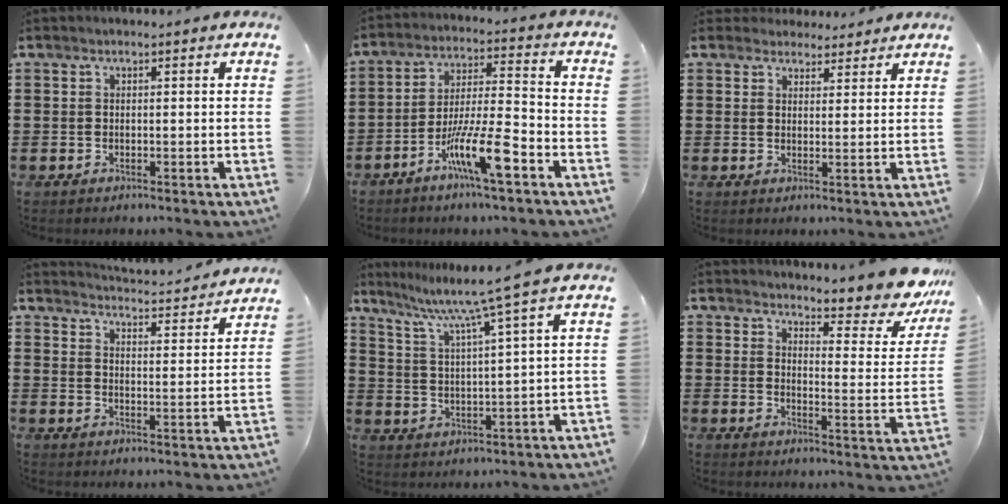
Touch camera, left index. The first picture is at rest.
{"total": 11.4, "force": [-6.5, 1.9, 9.2], "torque": [-0.185, 0.000, -0.125]}
{"total": 3.4, "force": [3.1, 1.4, 0.0], "torque": [-0.003, -0.004, 0.058]}
{"total": 3.6, "force": [3.5, -0.6, 0.2], "torque": [-0.015, -0.037, 0.055]}
{"total": 7.4, "force": [5.2, -1.4, 5.0], "torque": [-0.114, -0.033, 0.082]}
{"total": 6.4, "force": [5.9, 0.7, 2.3], "torque": [-0.040, -0.052, 0.099]}